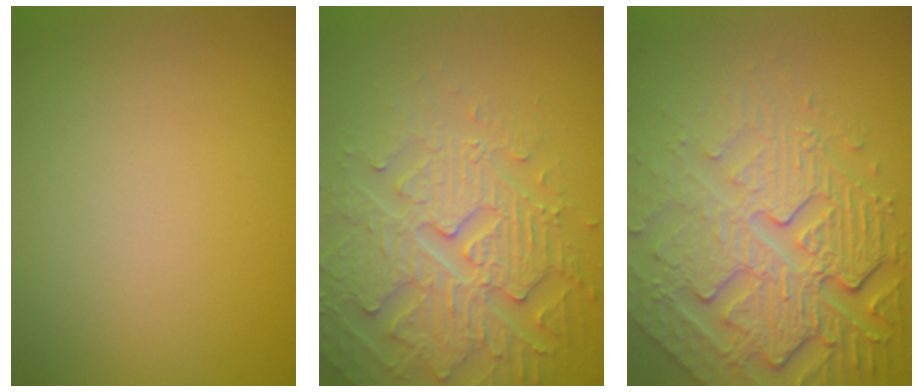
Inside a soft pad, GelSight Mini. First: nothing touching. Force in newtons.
{"total": 5.0, "press": 4.9, "slide": 1.1}
{"total": 8.0, "press": 5.9, "slide": 5.4}